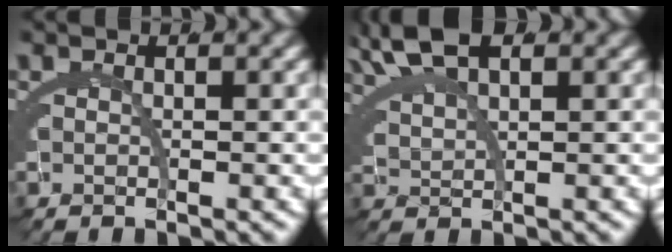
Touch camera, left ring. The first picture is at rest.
{"total": 3.9, "force": [3.4, 0.2, 1.9], "torque": [-0.045, 0.006, 0.066]}